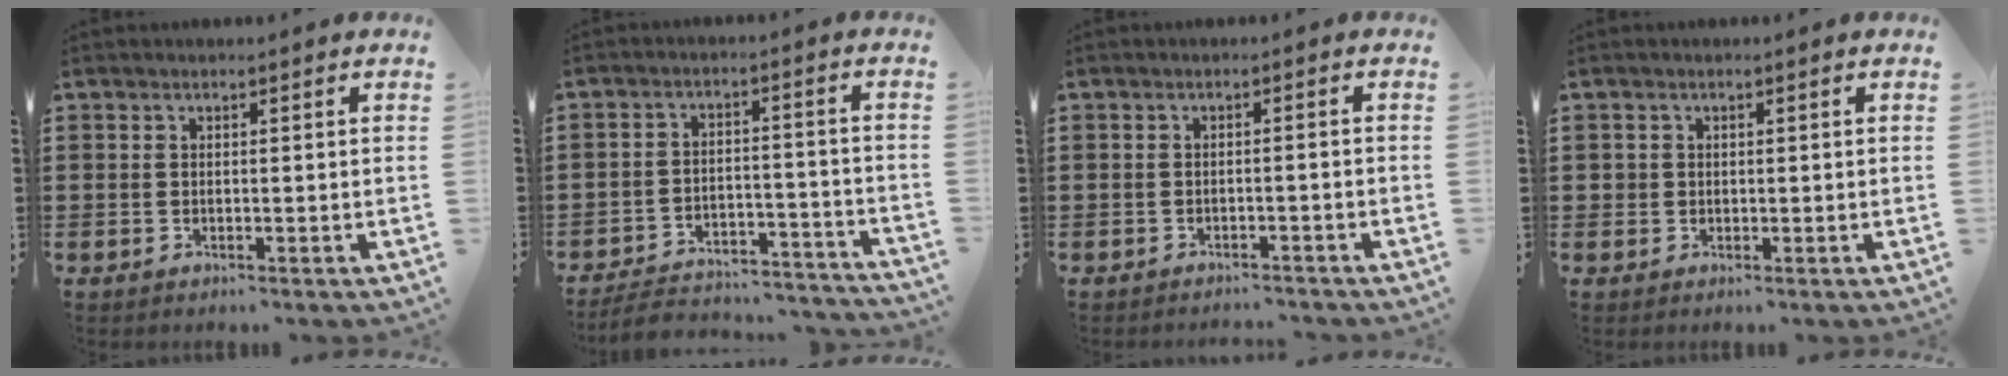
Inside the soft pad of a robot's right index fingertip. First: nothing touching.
{"total": 5.2, "force": [-5.0, 0.9, 1.3], "torque": [-0.027, 0.005, -0.100]}
{"total": 1.2, "force": [-1.2, -0.1, 0.2], "torque": [-0.006, 0.001, -0.025]}
{"total": 0.9, "force": [0.2, 0.9, 0.1], "torque": [-0.004, 0.006, 0.002]}